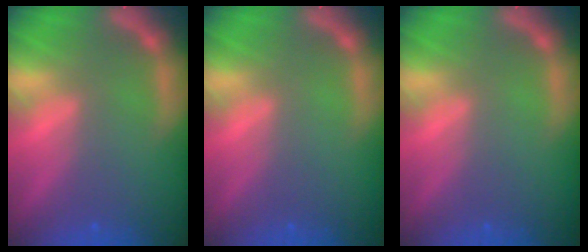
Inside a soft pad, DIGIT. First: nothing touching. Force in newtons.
{"total": 0.0}
{"total": 0.0}